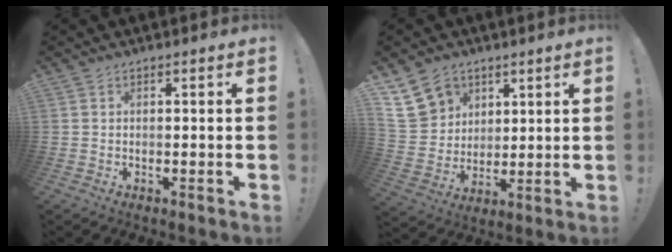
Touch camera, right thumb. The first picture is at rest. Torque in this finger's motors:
{"motor_torque": [1.91, 1.97, 1.03, -0.33, 0.13]}